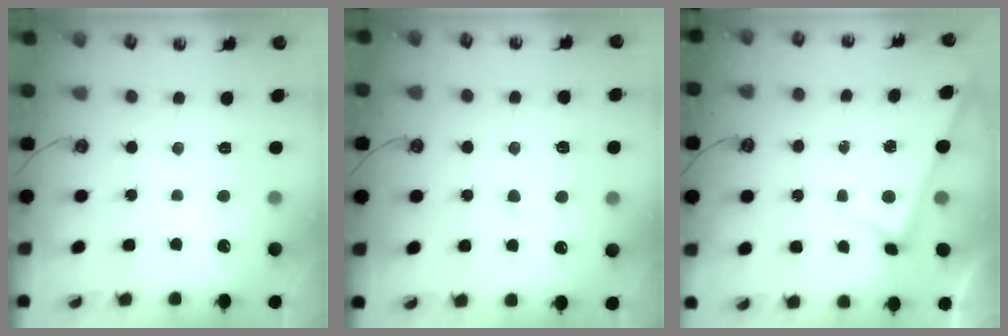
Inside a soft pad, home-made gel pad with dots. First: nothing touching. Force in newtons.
{"total": 1.7, "press": 1.4, "slide": 0.9}
{"total": 3.1, "press": 3.1, "slide": 0.2}